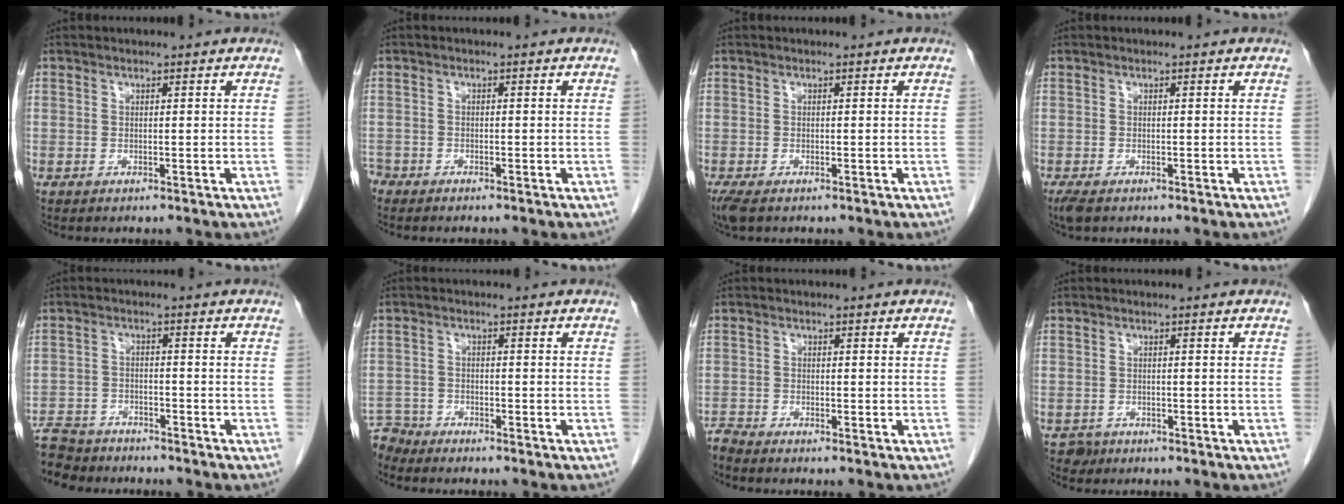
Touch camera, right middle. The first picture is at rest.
{"total": 2.2, "force": [-1.9, 1.1, 0.2], "torque": [-0.003, 0.001, -0.034]}
{"total": 3.4, "force": [-2.3, 1.4, 2.0], "torque": [-0.046, -0.012, -0.037]}
{"total": 2.5, "force": [-1.8, 1.0, 1.5], "torque": [-0.035, -0.009, -0.028]}
{"total": 10.2, "force": [-9.0, 4.3, 2.3], "torque": [-0.056, 0.001, -0.146]}
{"total": 3.9, "force": [-3.7, 0.8, -0.8], "torque": [0.022, -0.007, -0.070]}
{"total": 1.7, "force": [-1.6, -0.3, -0.2], "torque": [0.006, -0.007, -0.032]}
{"total": 1.4, "force": [-1.0, 1.0, -0.2], "torque": [0.002, 0.005, -0.017]}